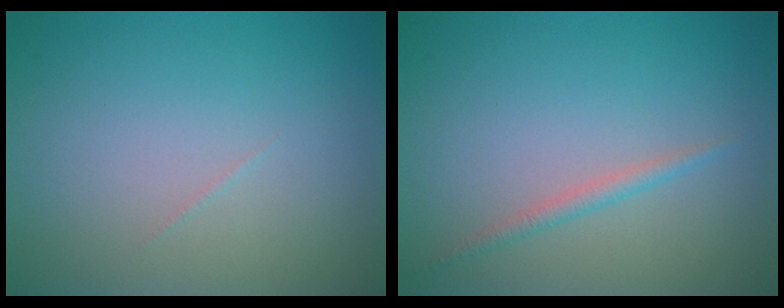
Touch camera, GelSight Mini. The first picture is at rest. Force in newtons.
{"total": 1.2, "press": 1.2, "slide": 0.1}